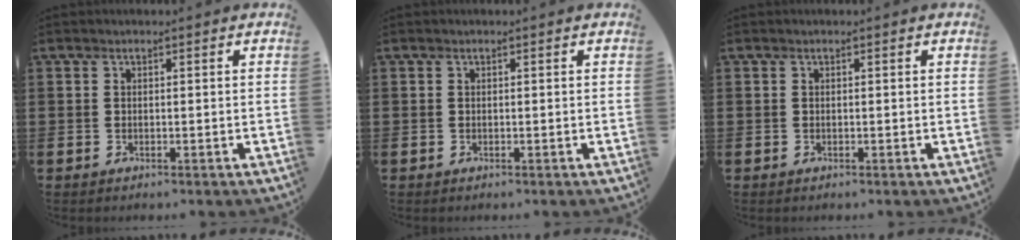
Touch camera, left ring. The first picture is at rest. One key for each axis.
{"total": 0.0}
{"total": 0.0}